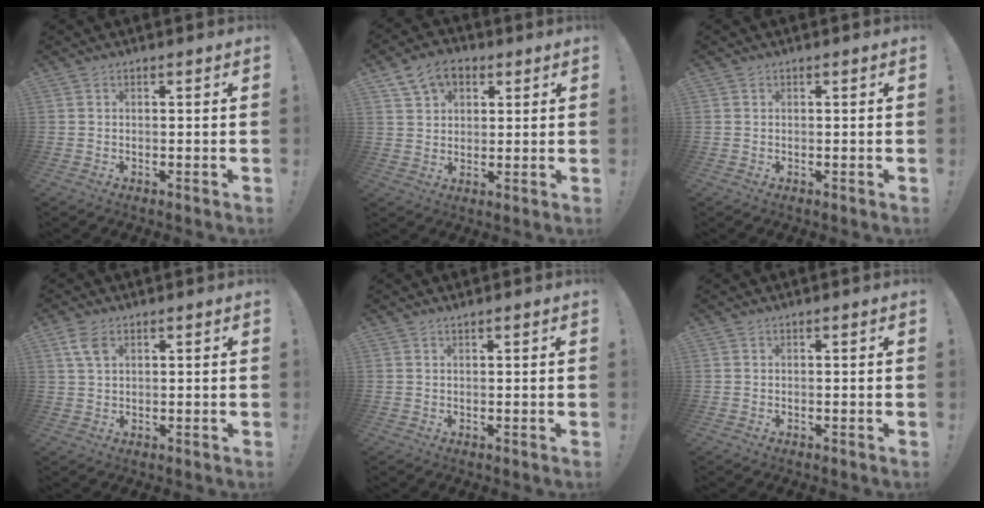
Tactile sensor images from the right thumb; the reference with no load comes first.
{"total": 9.0, "force": [4.7, 6.4, 4.3], "torque": [-0.070, -0.011, 0.091]}
{"total": 0.0}
{"total": 4.8, "force": [2.2, 2.5, 3.4], "torque": [-0.065, 0.000, 0.044]}
{"total": 0.7, "force": [0.6, -0.2, 0.3], "torque": [-0.004, -0.001, 0.011]}
{"total": 0.0}